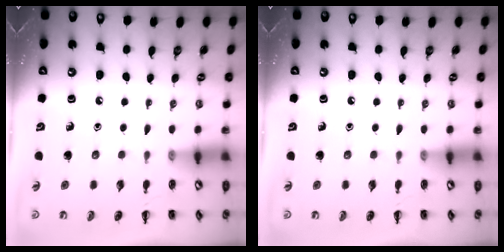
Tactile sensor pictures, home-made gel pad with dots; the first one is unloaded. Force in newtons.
{"total": 0.0}